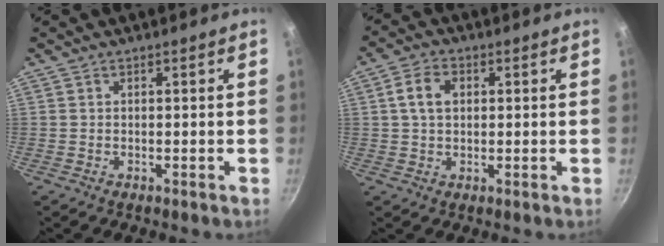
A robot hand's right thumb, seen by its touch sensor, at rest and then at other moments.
{"total": 5.5, "force": [1.0, 3.9, 3.7], "torque": [-0.058, 0.008, 0.012]}